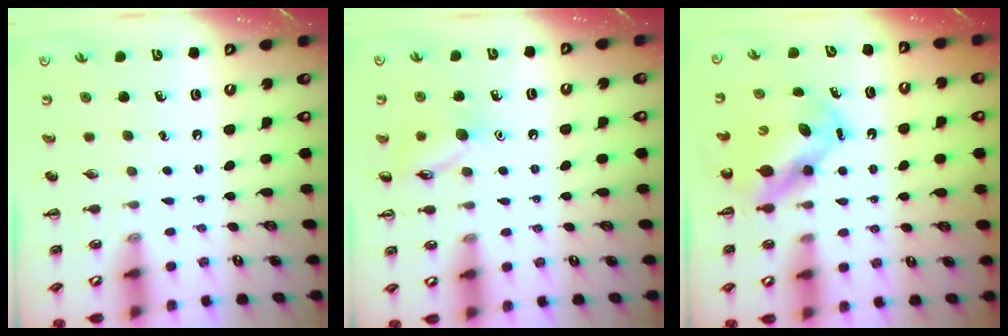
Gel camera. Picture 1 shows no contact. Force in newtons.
{"total": 9.6, "press": 9.6, "slide": 0.6}
{"total": 5.7, "press": 5.6, "slide": 1.1}